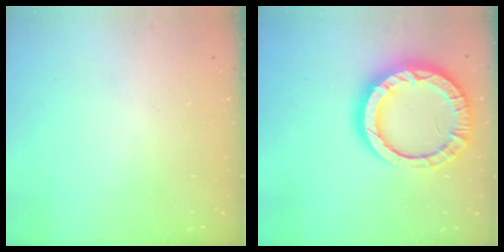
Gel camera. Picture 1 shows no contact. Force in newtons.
{"total": 17.2, "press": 17.1, "slide": 1.9}